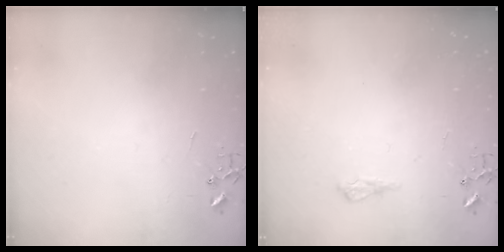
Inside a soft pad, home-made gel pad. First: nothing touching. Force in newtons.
{"total": 6.7, "press": 6.7, "slide": 0.8}